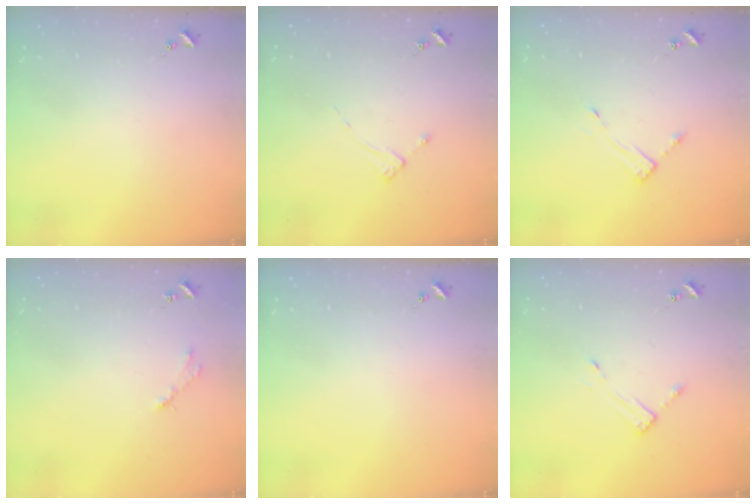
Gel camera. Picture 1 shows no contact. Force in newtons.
{"total": 2.0, "press": 2.0, "slide": 0.3}
{"total": 3.3, "press": 3.3, "slide": 0.3}
{"total": 2.8, "press": 2.8, "slide": 0.4}
{"total": 0.0}
{"total": 3.3, "press": 3.3, "slide": 0.3}